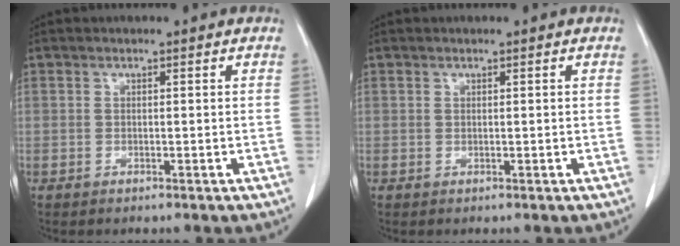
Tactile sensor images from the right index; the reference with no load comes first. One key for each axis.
{"total": 0.0}